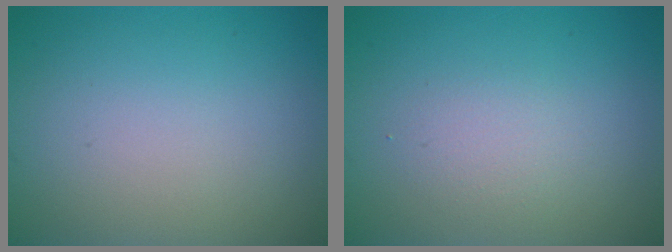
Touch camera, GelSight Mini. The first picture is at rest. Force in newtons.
{"total": 1.6, "press": 1.6, "slide": 0.1}